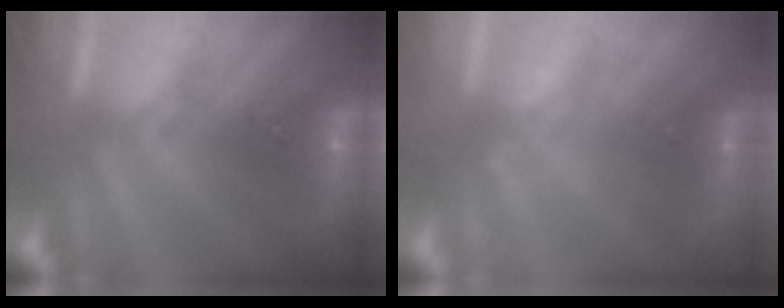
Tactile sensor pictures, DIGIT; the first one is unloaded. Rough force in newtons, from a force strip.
{"total": 2.1}